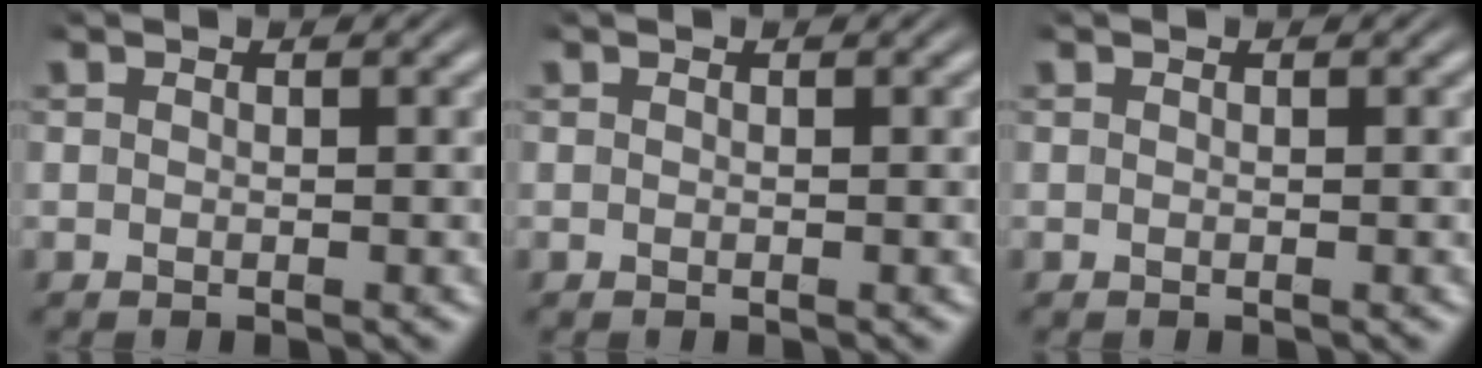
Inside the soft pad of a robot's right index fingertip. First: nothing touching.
{"total": 0.0}
{"total": 0.0}